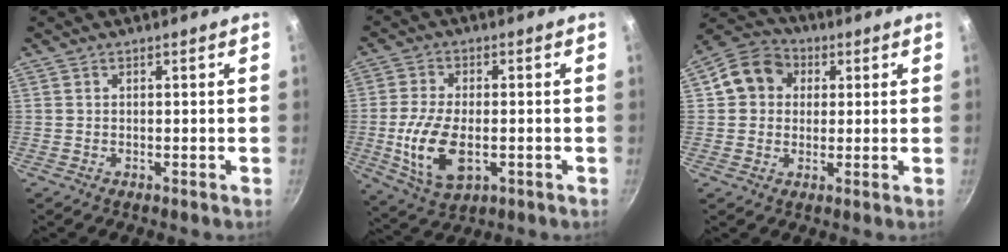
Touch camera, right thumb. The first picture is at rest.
{"total": 11.9, "force": [-2.3, 6.4, 9.7], "torque": [-0.190, -0.005, -0.034]}
{"total": 9.7, "force": [1.9, 8.4, 4.4], "torque": [-0.056, 0.014, 0.019]}